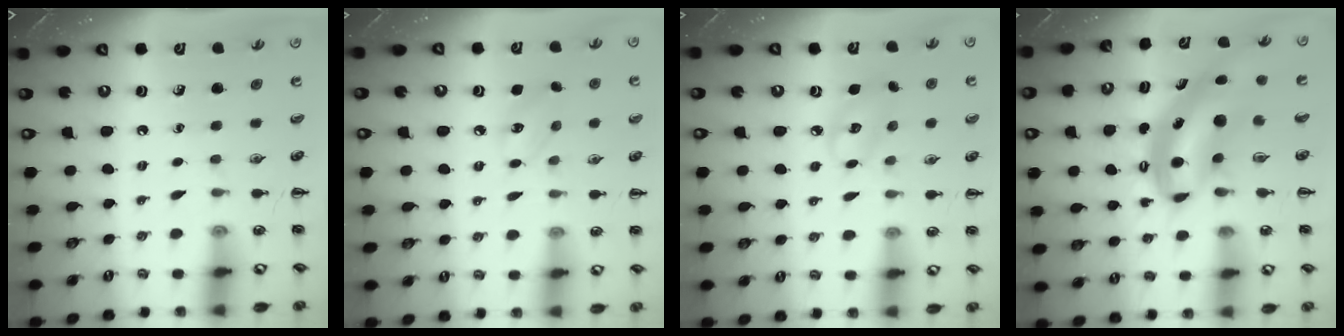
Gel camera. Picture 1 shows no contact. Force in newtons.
{"total": 7.0, "press": 6.9, "slide": 1.5}
{"total": 5.8, "press": 5.7, "slide": 1.0}
{"total": 8.0, "press": 7.8, "slide": 1.8}